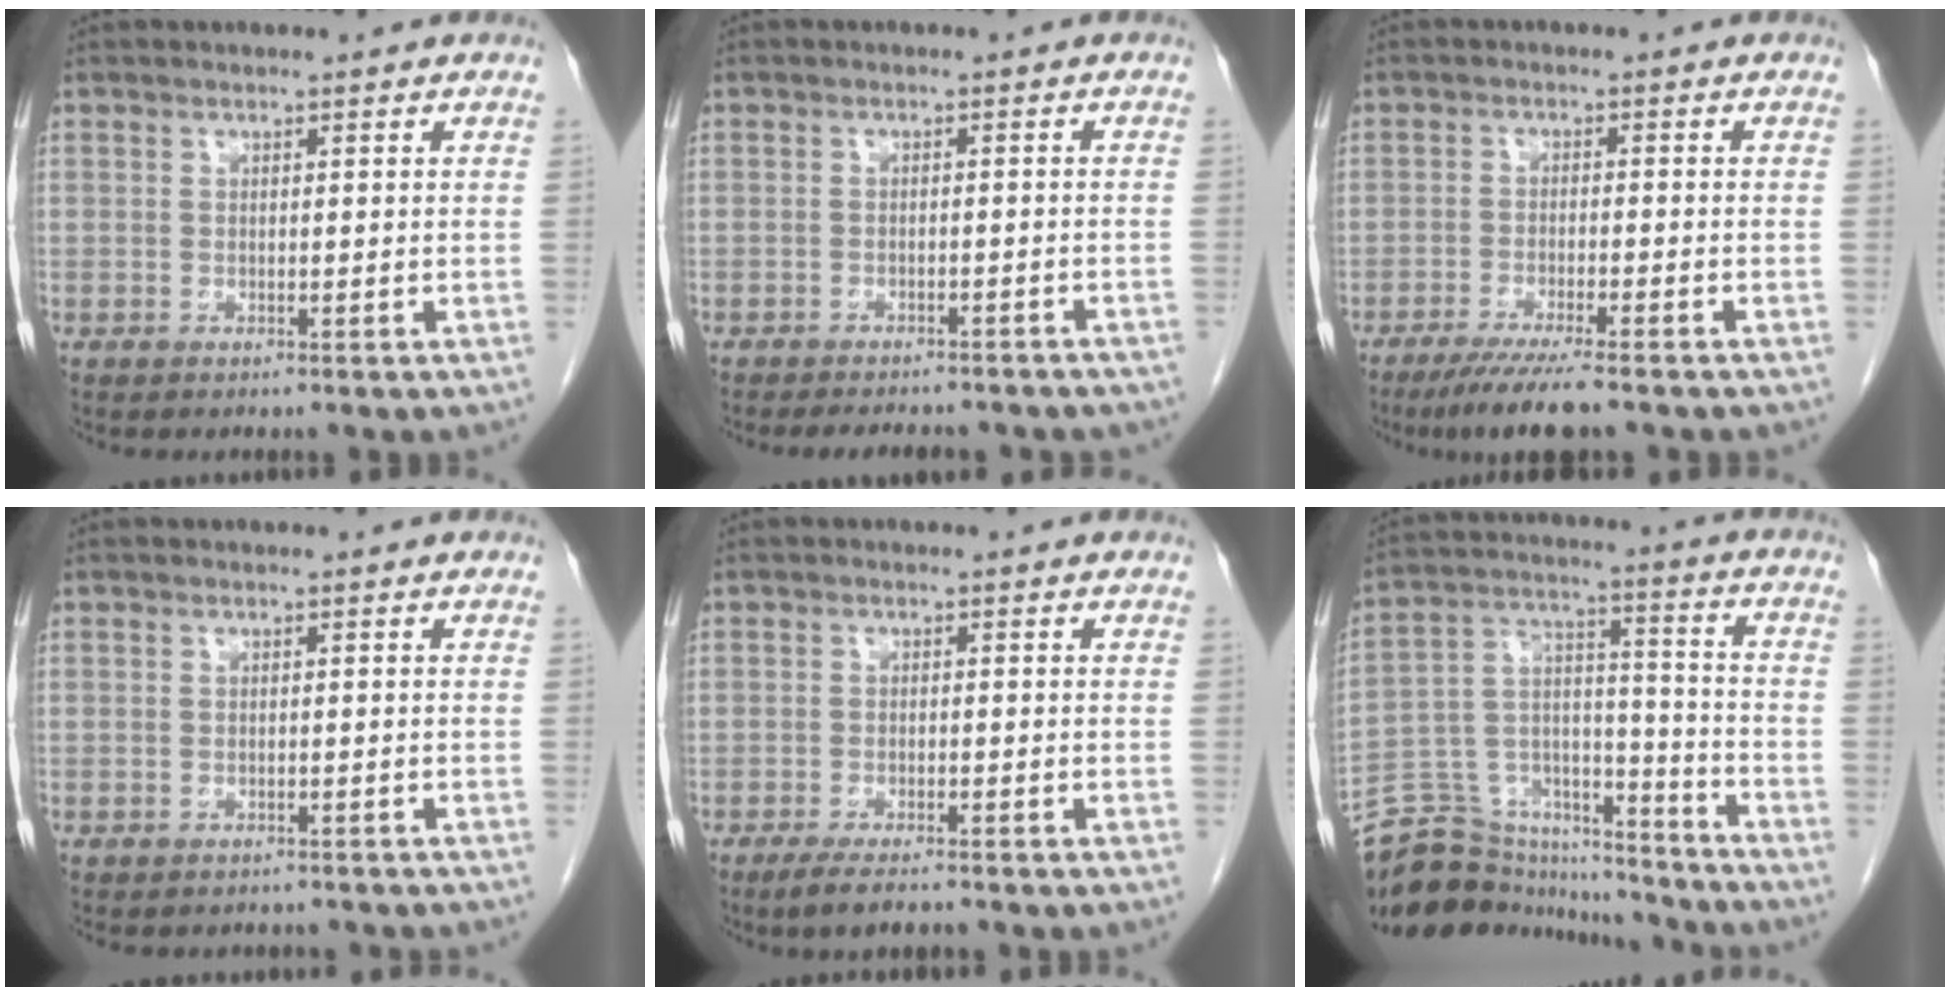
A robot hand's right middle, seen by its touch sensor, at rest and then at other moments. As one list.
[{"total": 10.9, "force": [-9.6, 3.1, 4.1], "torque": [-0.054, 0.002, -0.103]}, {"total": 7.3, "force": [-5.6, 0.1, 4.7], "torque": [-0.074, -0.018, -0.091]}, {"total": 4.4, "force": [-3.9, 1.8, 1.0], "torque": [-0.012, 0.001, -0.044]}, {"total": 4.2, "force": [-3.3, 0.7, 2.4], "torque": [-0.046, -0.008, -0.055]}, {"total": 15.9, "force": [-14.5, 5.5, 3.6], "torque": [-0.079, 0.031, -0.230]}]